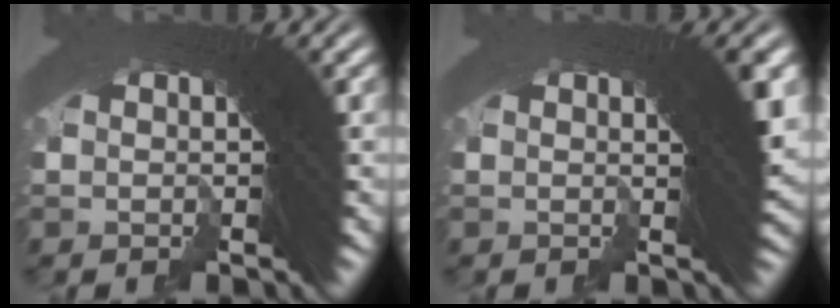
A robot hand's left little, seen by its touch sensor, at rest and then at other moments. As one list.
[{"total": 3.3, "force": [1.1, 0.3, 3.1], "torque": [-0.034, 0.005, 0.015]}]